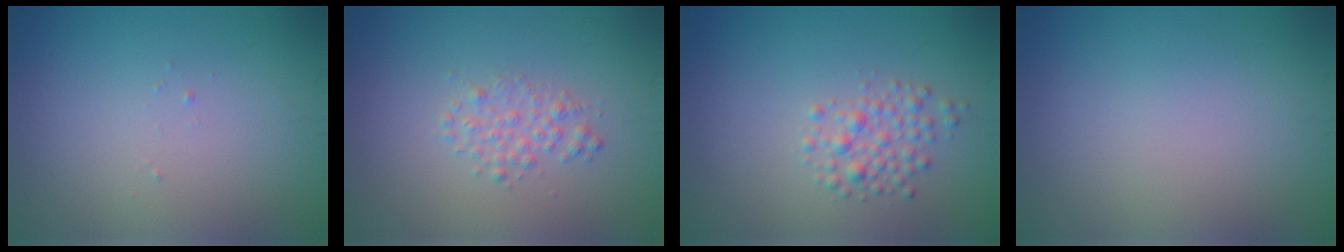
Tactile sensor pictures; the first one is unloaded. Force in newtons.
{"total": 1.7, "press": 1.7, "slide": 0.0}
{"total": 2.2, "press": 2.2, "slide": 0.1}
{"total": 0.0}